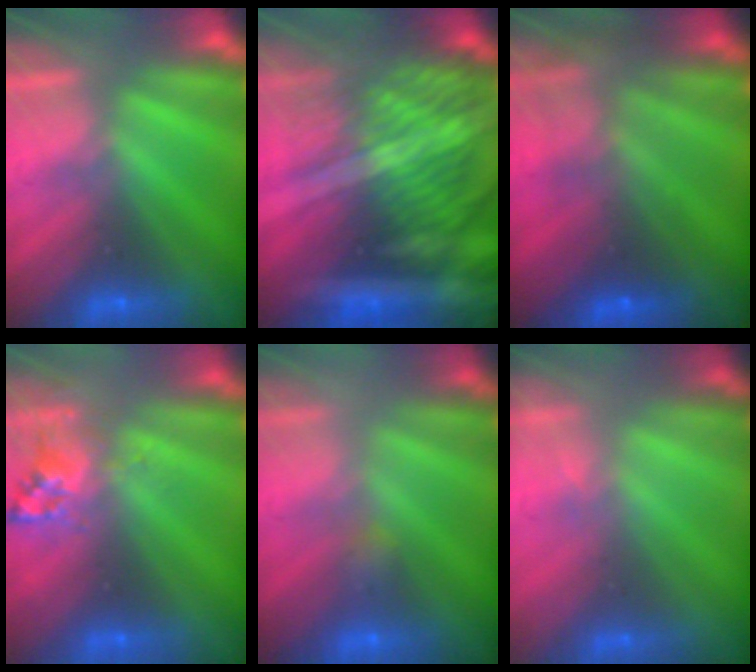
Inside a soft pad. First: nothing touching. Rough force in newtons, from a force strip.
{"total": 9.8}
{"total": 7.1}
{"total": 2.5}
{"total": 2.2}
{"total": 1.6}